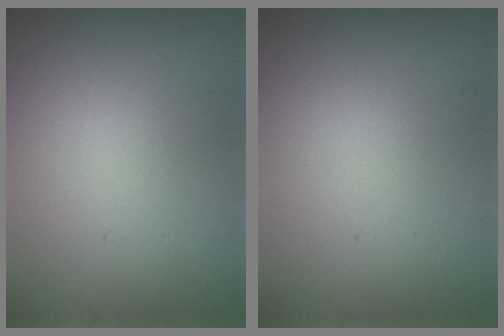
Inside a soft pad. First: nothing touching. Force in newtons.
{"total": 0.0}